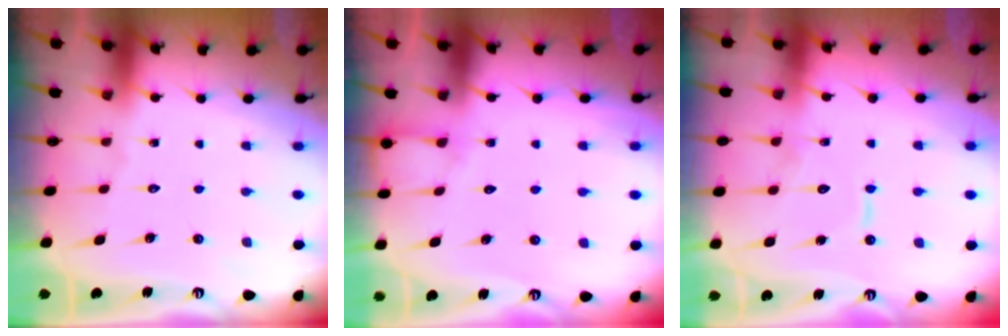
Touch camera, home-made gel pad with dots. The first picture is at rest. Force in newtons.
{"total": 5.2, "press": 5.2, "slide": 0.5}
{"total": 7.6, "press": 7.6, "slide": 0.7}